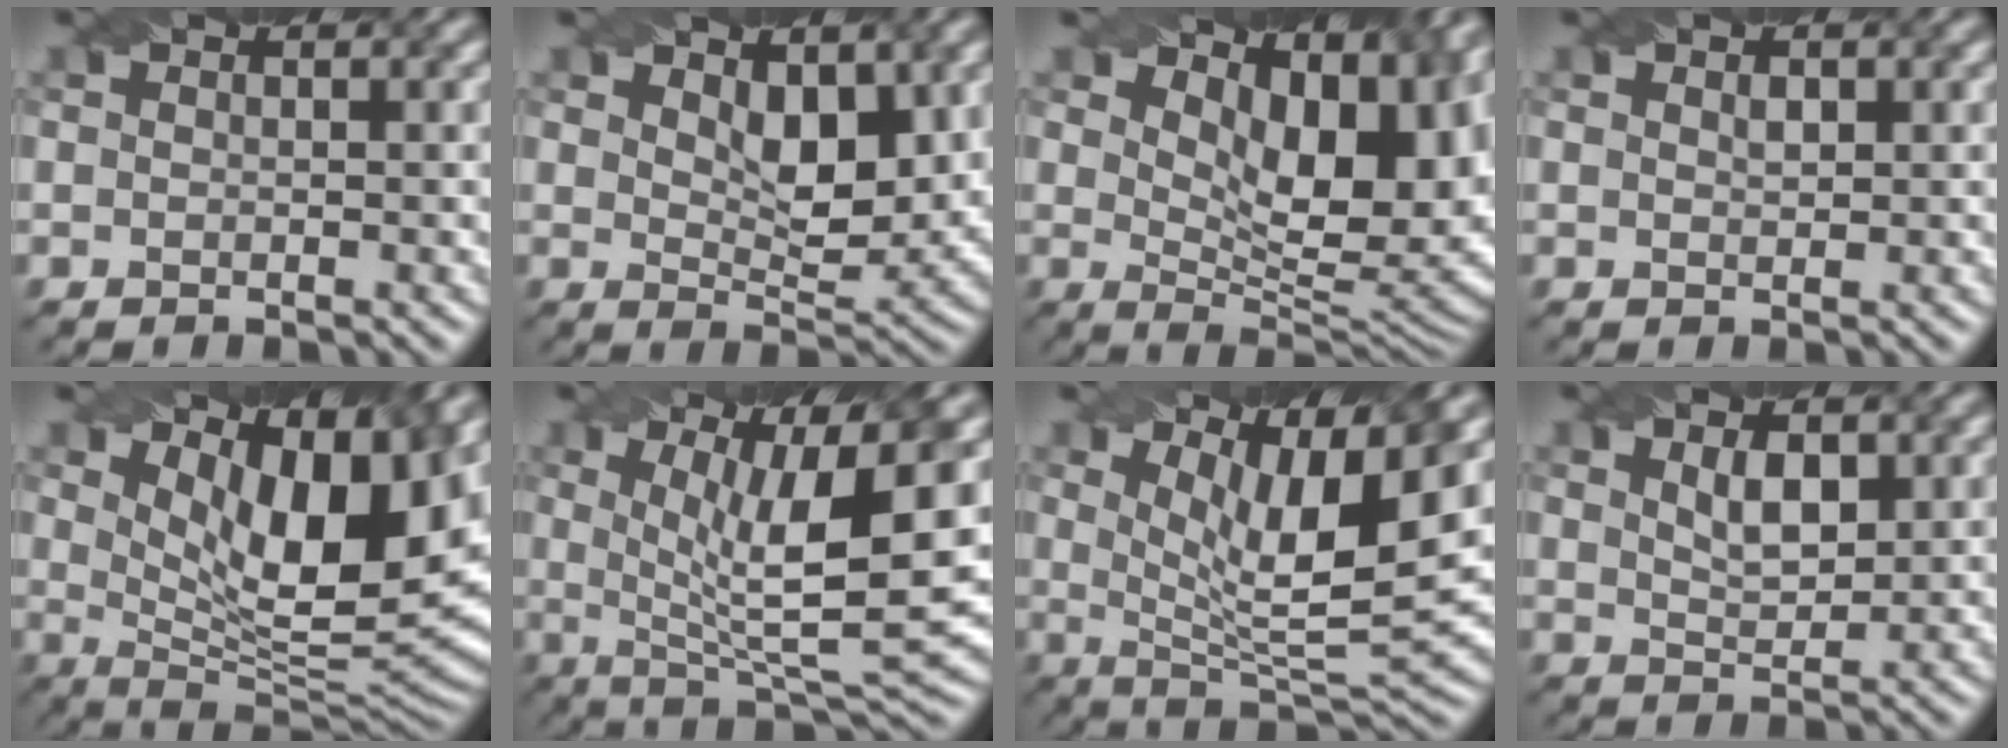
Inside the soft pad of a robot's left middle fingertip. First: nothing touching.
{"total": 4.4, "force": [1.9, 2.0, 3.4], "torque": [-0.053, -0.010, 0.036]}
{"total": 12.3, "force": [5.1, 5.8, 9.6], "torque": [-0.123, 0.009, 0.080]}
{"total": 0.8, "force": [0.4, 0.4, 0.6], "torque": [-0.010, -0.001, 0.009]}
{"total": 12.4, "force": [4.8, 4.6, 10.4], "torque": [-0.153, -0.007, 0.083]}
{"total": 10.3, "force": [1.8, 2.6, 9.8], "torque": [-0.155, -0.002, 0.033]}
{"total": 9.5, "force": [3.8, 2.4, 8.3], "torque": [-0.138, -0.002, 0.069]}
{"total": 2.7, "force": [1.2, 1.2, 2.1], "torque": [-0.040, 0.000, 0.024]}